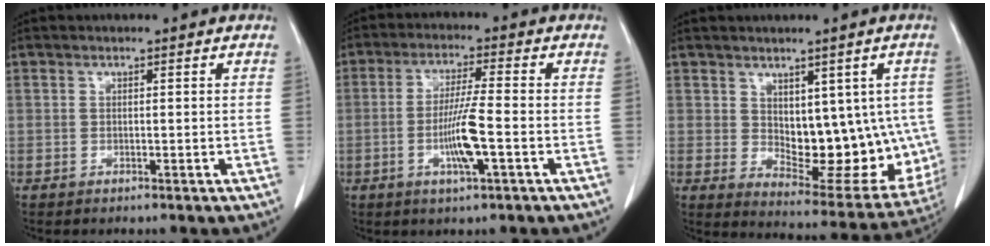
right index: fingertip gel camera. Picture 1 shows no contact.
{"total": 7.5, "force": [-2.0, 0.0, 7.2], "torque": [-0.138, -0.005, -0.038]}
{"total": 14.6, "force": [0.6, 7.6, 12.4], "torque": [-0.149, -0.002, 0.034]}